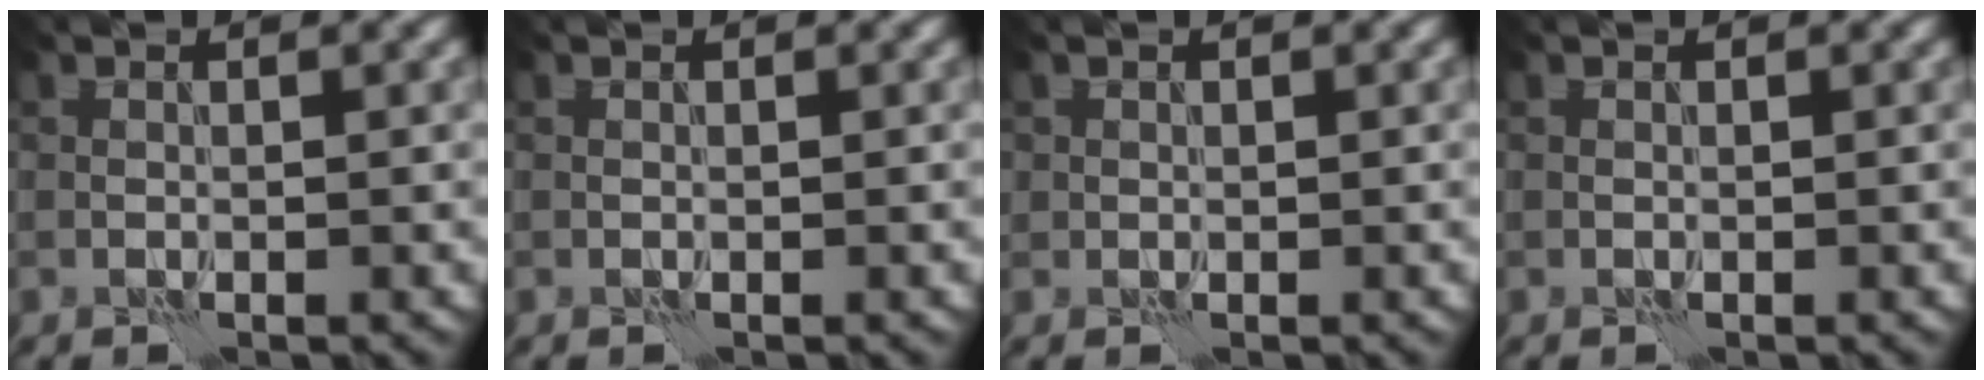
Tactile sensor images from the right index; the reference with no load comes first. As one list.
[{"total": 0.0}, {"total": 0.6, "force": [0.3, 0.5, 0.0], "torque": [0.006, 0.001, 0.004]}, {"total": 0.0}]